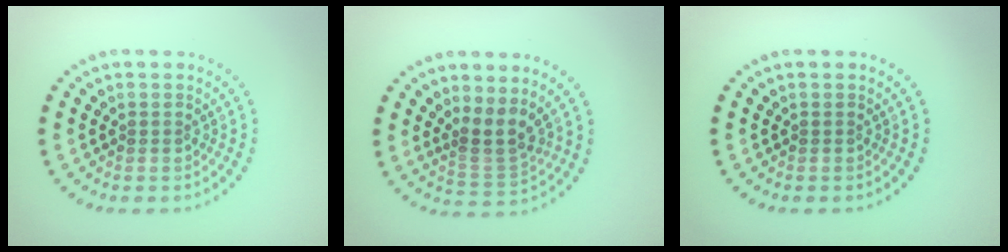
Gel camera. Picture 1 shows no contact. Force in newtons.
{"total": 2.8, "press": 2.2, "slide": 1.8}
{"total": 0.0}